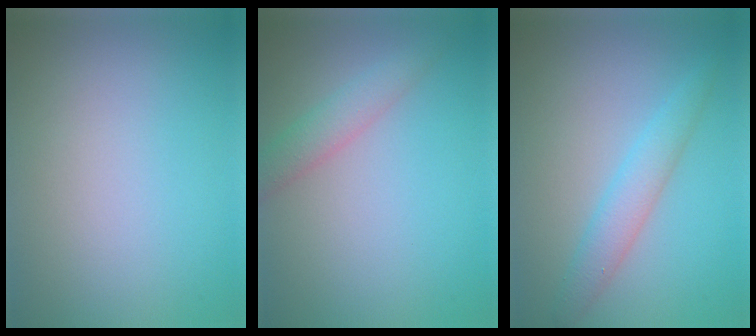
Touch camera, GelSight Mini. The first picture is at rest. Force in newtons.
{"total": 2.2, "press": 2.2, "slide": 0.1}
{"total": 2.8, "press": 2.8, "slide": 0.1}